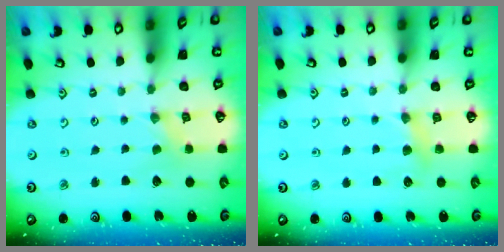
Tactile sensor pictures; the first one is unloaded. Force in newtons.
{"total": 5.4, "press": 5.4, "slide": 0.5}